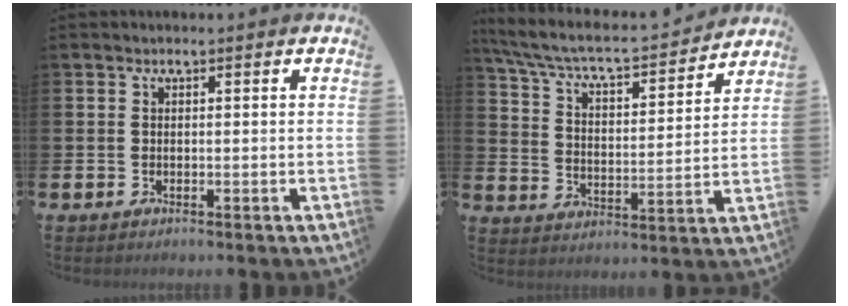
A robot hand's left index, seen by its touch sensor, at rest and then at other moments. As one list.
[{"total": 7.0, "force": [6.3, 1.5, 2.7], "torque": [-0.085, -0.047, 0.104]}]